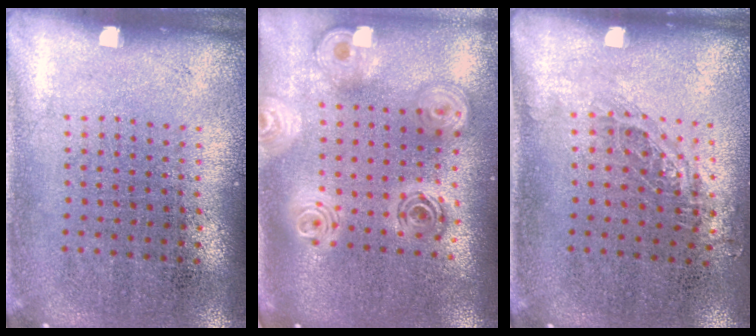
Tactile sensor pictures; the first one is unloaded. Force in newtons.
{"total": 2.5, "press": 1.9, "slide": 1.6}
{"total": 0.7, "press": 0.7, "slide": 0.1}